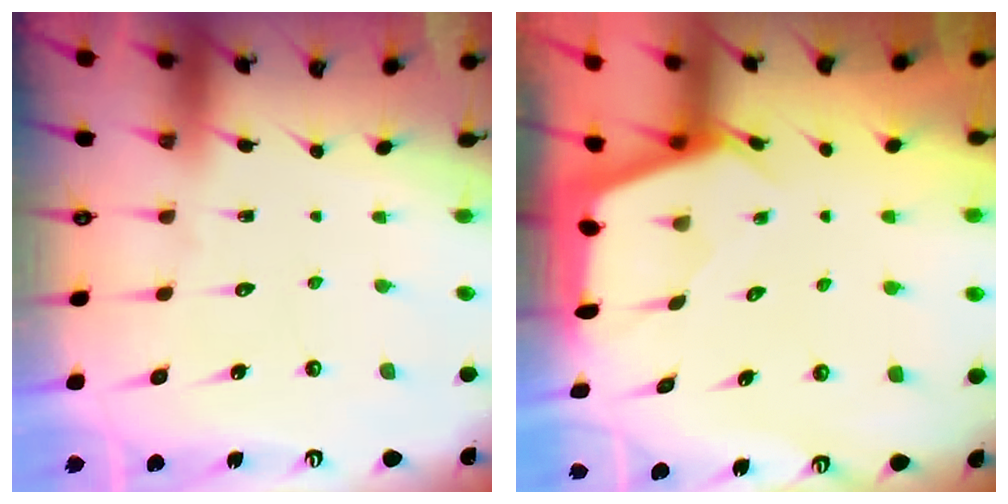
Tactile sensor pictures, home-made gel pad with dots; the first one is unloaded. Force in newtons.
{"total": 2.6, "press": 2.6, "slide": 0.3}